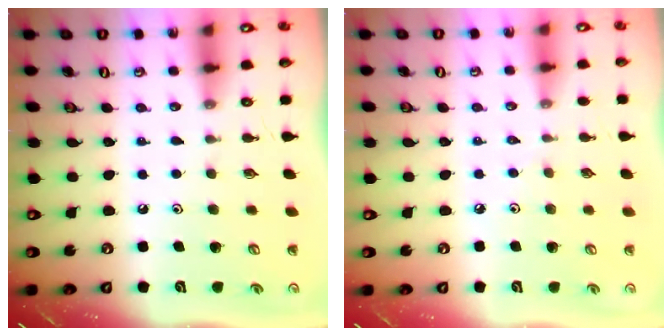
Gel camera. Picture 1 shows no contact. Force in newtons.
{"total": 2.2, "press": 2.2, "slide": 0.5}